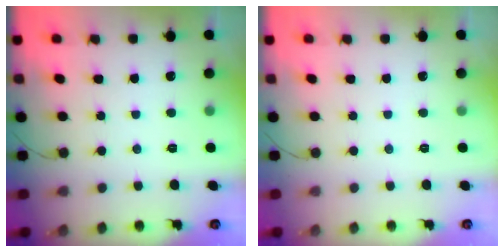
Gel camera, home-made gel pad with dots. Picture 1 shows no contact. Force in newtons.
{"total": 0.0}